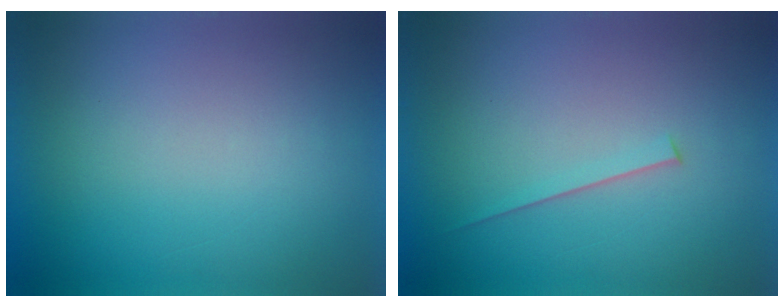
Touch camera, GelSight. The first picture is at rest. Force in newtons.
{"total": 1.5}